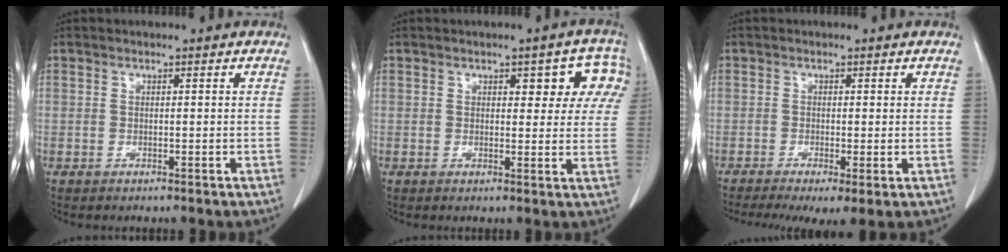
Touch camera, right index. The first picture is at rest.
{"total": 6.5, "force": [2.9, 3.2, 4.8], "torque": [-0.034, 0.016, 0.028]}
{"total": 6.4, "force": [-3.6, 1.5, 5.1], "torque": [-0.079, -0.019, -0.061]}